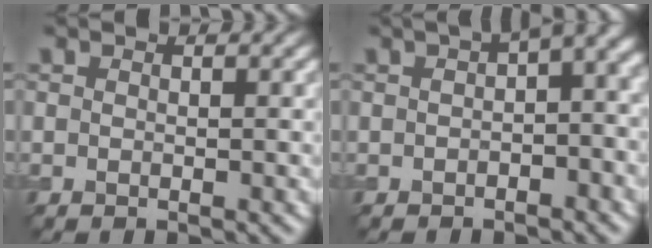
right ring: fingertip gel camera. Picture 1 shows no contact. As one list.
[{"total": 5.8, "force": [0.9, 2.4, 5.2], "torque": [-0.049, 0.016, 0.005]}]